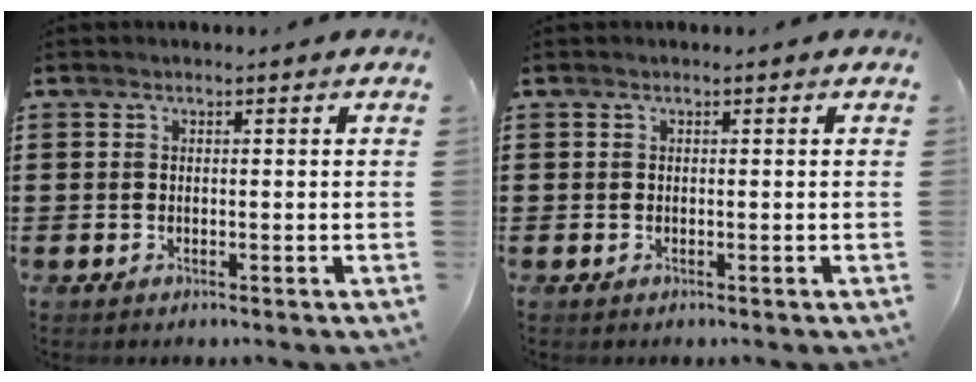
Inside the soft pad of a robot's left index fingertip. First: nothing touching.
{"total": 0.0}